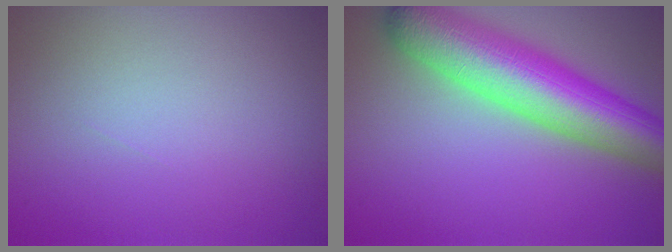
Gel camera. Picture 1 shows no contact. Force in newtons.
{"total": 10.4, "press": 10.4, "slide": 0.4}